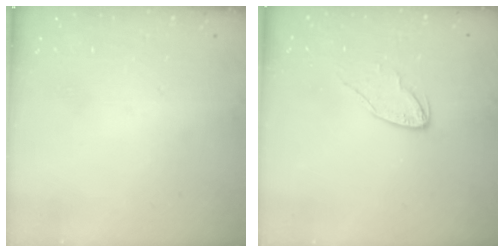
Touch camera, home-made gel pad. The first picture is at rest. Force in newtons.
{"total": 7.2, "press": 7.2, "slide": 0.4}